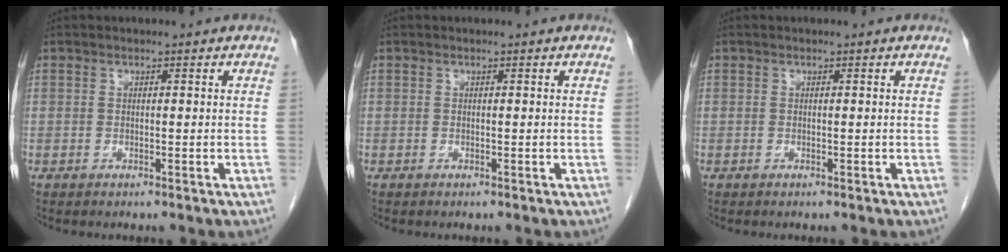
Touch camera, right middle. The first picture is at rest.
{"total": 0.0}
{"total": 0.0}